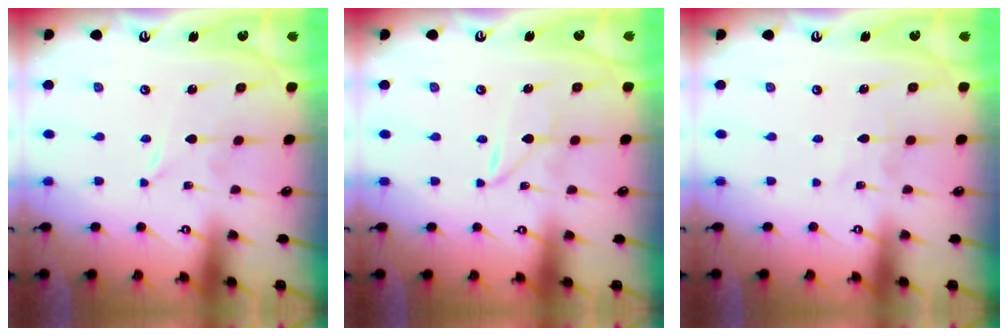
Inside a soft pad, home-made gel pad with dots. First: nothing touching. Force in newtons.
{"total": 1.4, "press": 1.4, "slide": 0.2}
{"total": 1.5, "press": 1.5, "slide": 0.1}